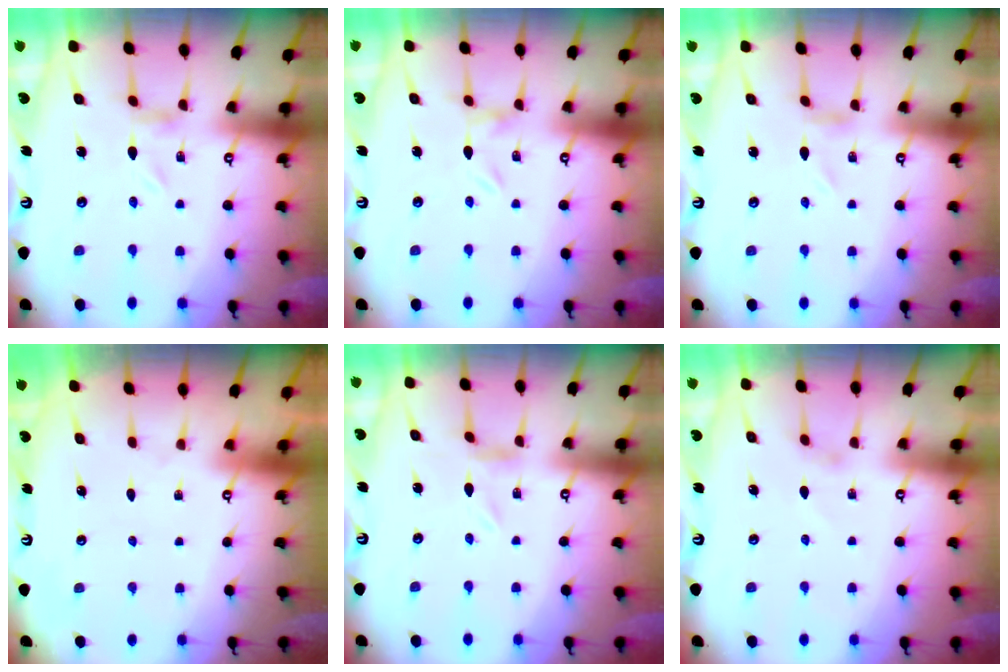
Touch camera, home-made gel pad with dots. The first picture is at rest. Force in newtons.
{"total": 0.0}
{"total": 0.6, "press": 0.6, "slide": 0.2}
{"total": 1.8, "press": 1.8, "slide": 0.1}
{"total": 0.7, "press": 0.7, "slide": 0.1}
{"total": 1.3, "press": 1.2, "slide": 0.4}